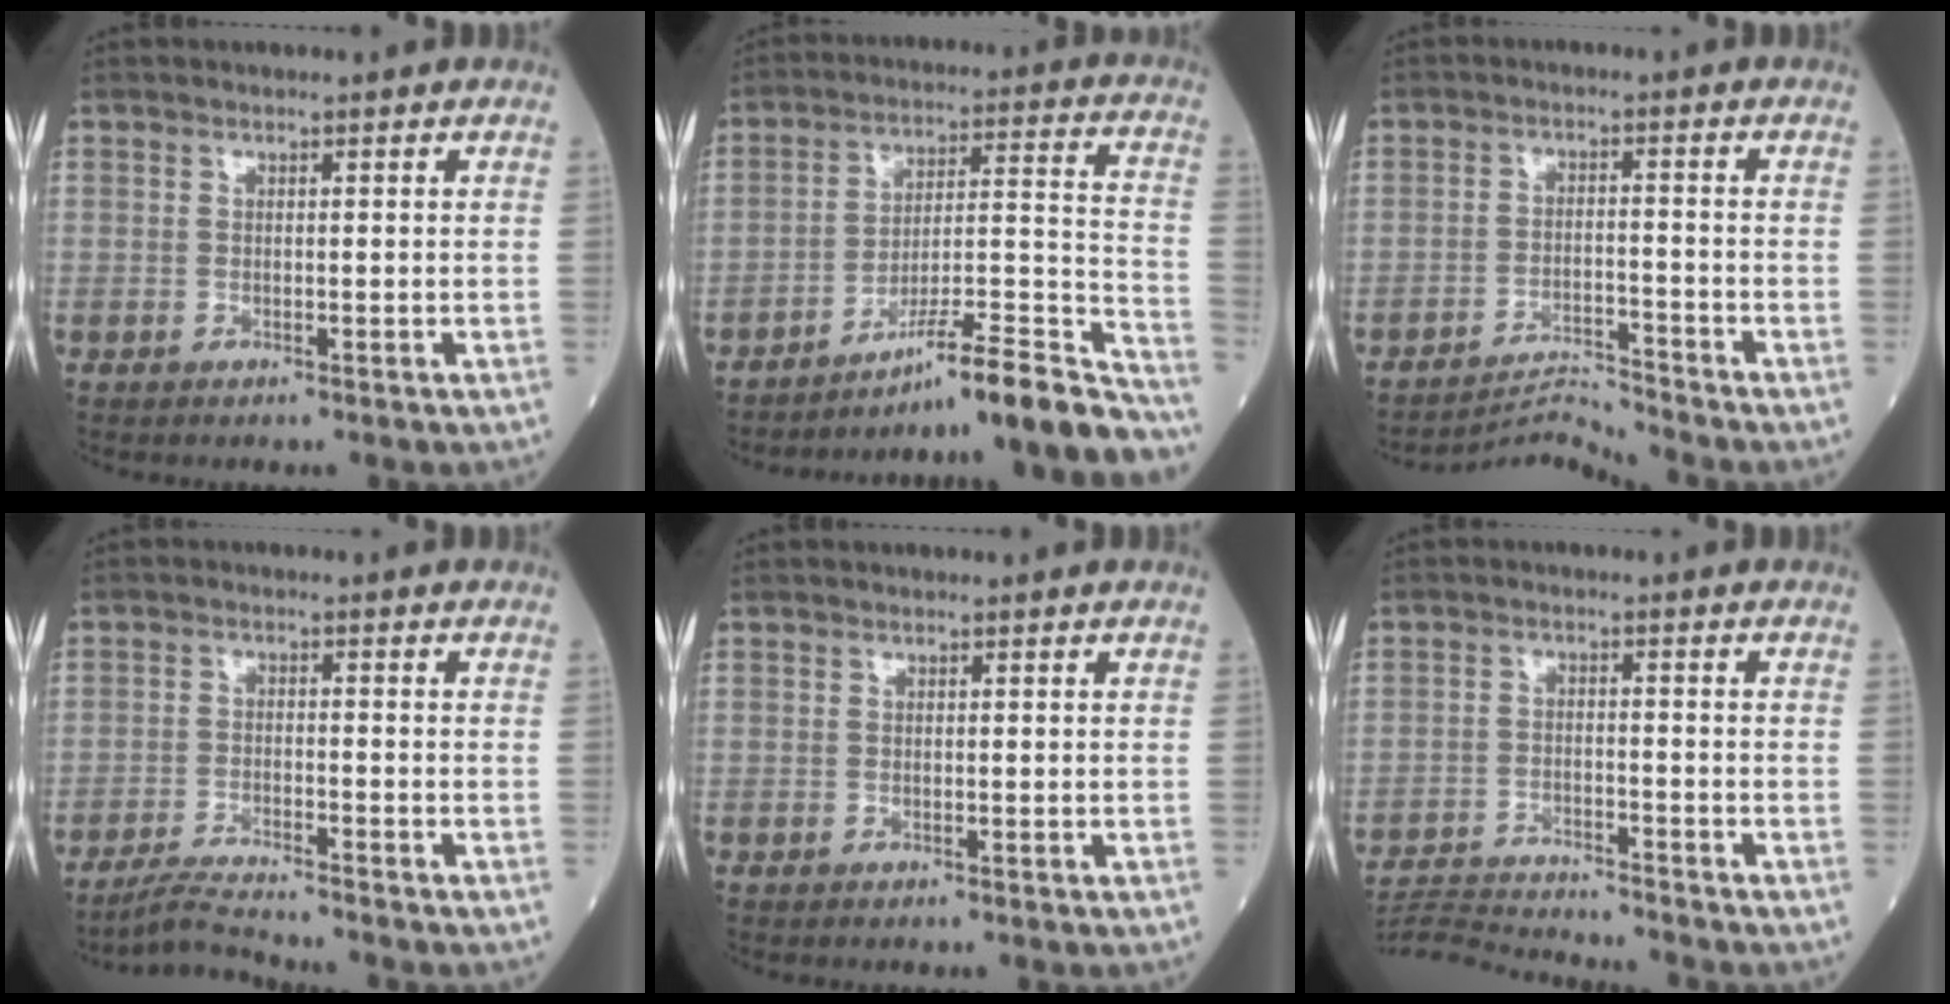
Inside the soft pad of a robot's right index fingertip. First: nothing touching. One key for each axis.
{"total": 21.3, "fx": -19.0, "fy": 0.0, "fz": 9.8, "tx": -0.094, "ty": 0.021, "tz": -0.276}
{"total": 5.3, "fx": -4.5, "fy": -2.2, "fz": -1.6, "tx": 0.021, "ty": -0.007, "tz": -0.077}
{"total": 4.9, "fx": -4.6, "fy": -1.0, "fz": 1.0, "tx": -0.025, "ty": -0.021, "tz": -0.085}
{"total": 0.0}
{"total": 10.3, "fx": -10.1, "fy": -1.1, "fz": 1.9, "tx": -0.030, "ty": -0.005, "tz": -0.168}